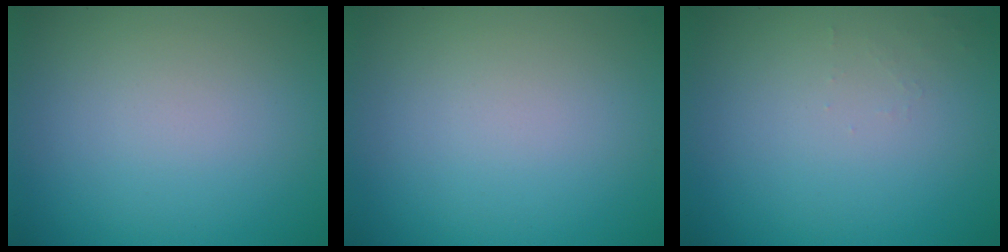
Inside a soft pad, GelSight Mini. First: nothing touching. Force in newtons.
{"total": 0.0}
{"total": 0.7, "press": 0.7, "slide": 0.1}